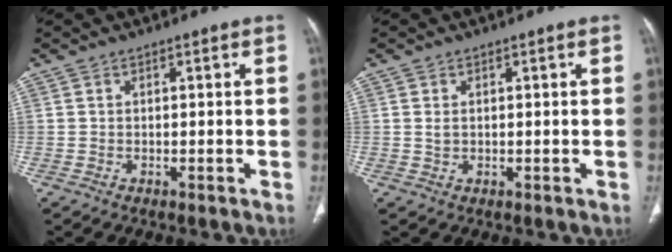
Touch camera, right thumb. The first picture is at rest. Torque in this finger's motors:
{"motor_torque": [-0.23, 0.05, -0.03, 0.40, -0.01]}